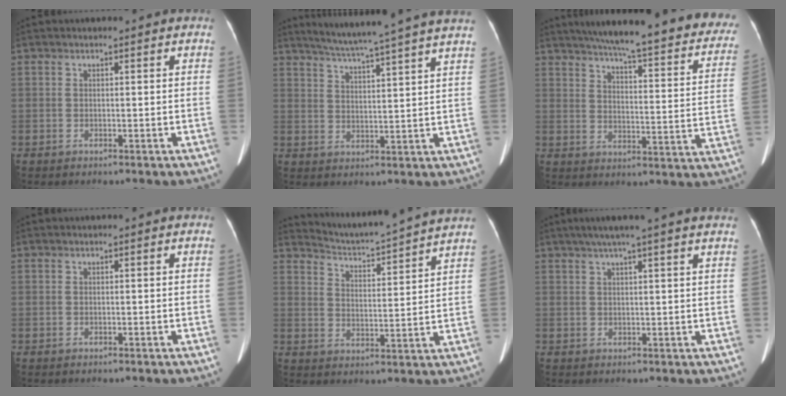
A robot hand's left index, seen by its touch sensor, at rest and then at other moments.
{"total": 16.6, "force": [14.3, -1.5, 8.2], "torque": [-0.139, -0.004, 0.188]}
{"total": 30.8, "force": [26.2, 4.4, 15.7], "torque": [-0.206, -0.060, 0.308]}
{"total": 0.0}
{"total": 12.9, "force": [12.5, -1.0, 3.2], "torque": [-0.064, -0.008, 0.176]}
{"total": 8.7, "force": [6.8, -1.0, 5.3], "torque": [-0.082, 0.030, 0.086]}